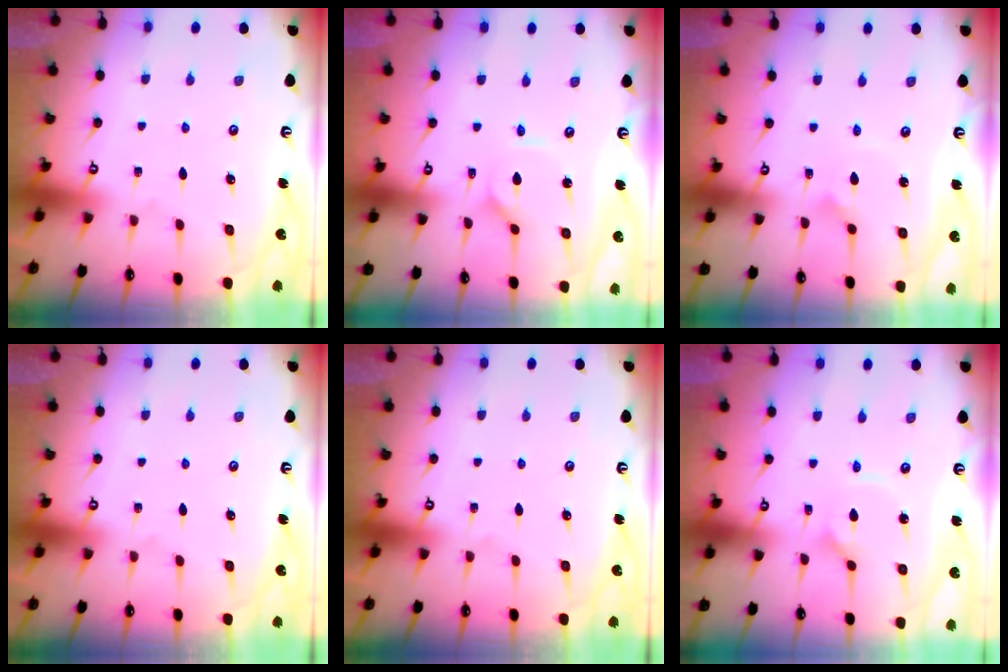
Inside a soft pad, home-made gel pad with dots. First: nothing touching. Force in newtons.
{"total": 1.8, "press": 1.8, "slide": 0.3}
{"total": 2.7, "press": 2.7, "slide": 0.2}
{"total": 0.0}
{"total": 0.0}
{"total": 2.7, "press": 2.6, "slide": 0.7}